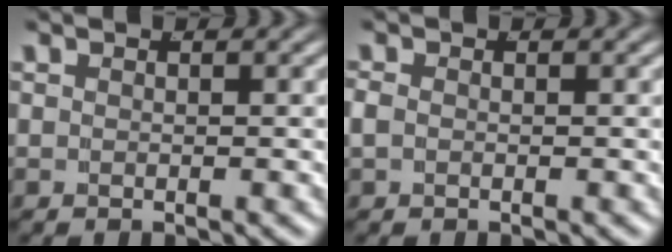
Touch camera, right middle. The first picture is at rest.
{"total": 1.0, "force": [-0.2, 0.7, 0.7], "torque": [-0.020, -0.005, 0.000]}